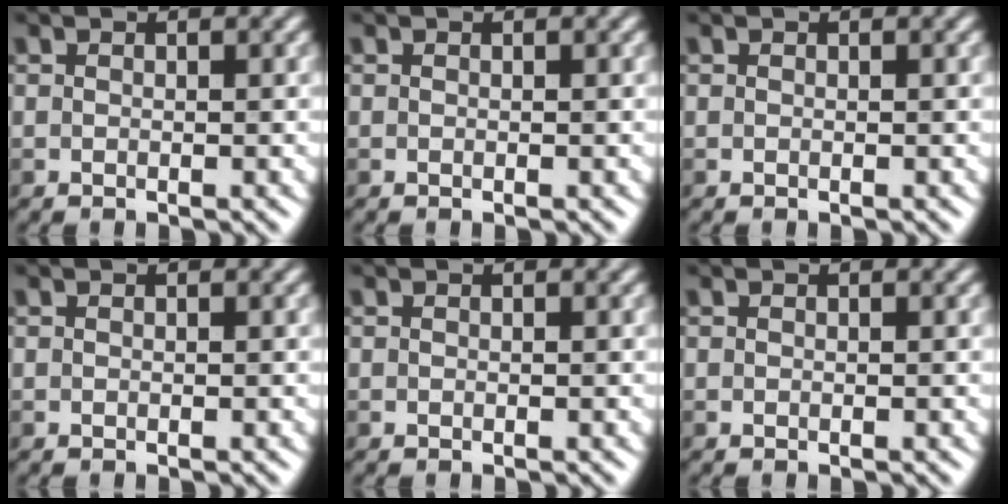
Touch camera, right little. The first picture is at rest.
{"total": 0.0}
{"total": 0.0}
{"total": 0.0}
{"total": 0.0}
{"total": 0.0}